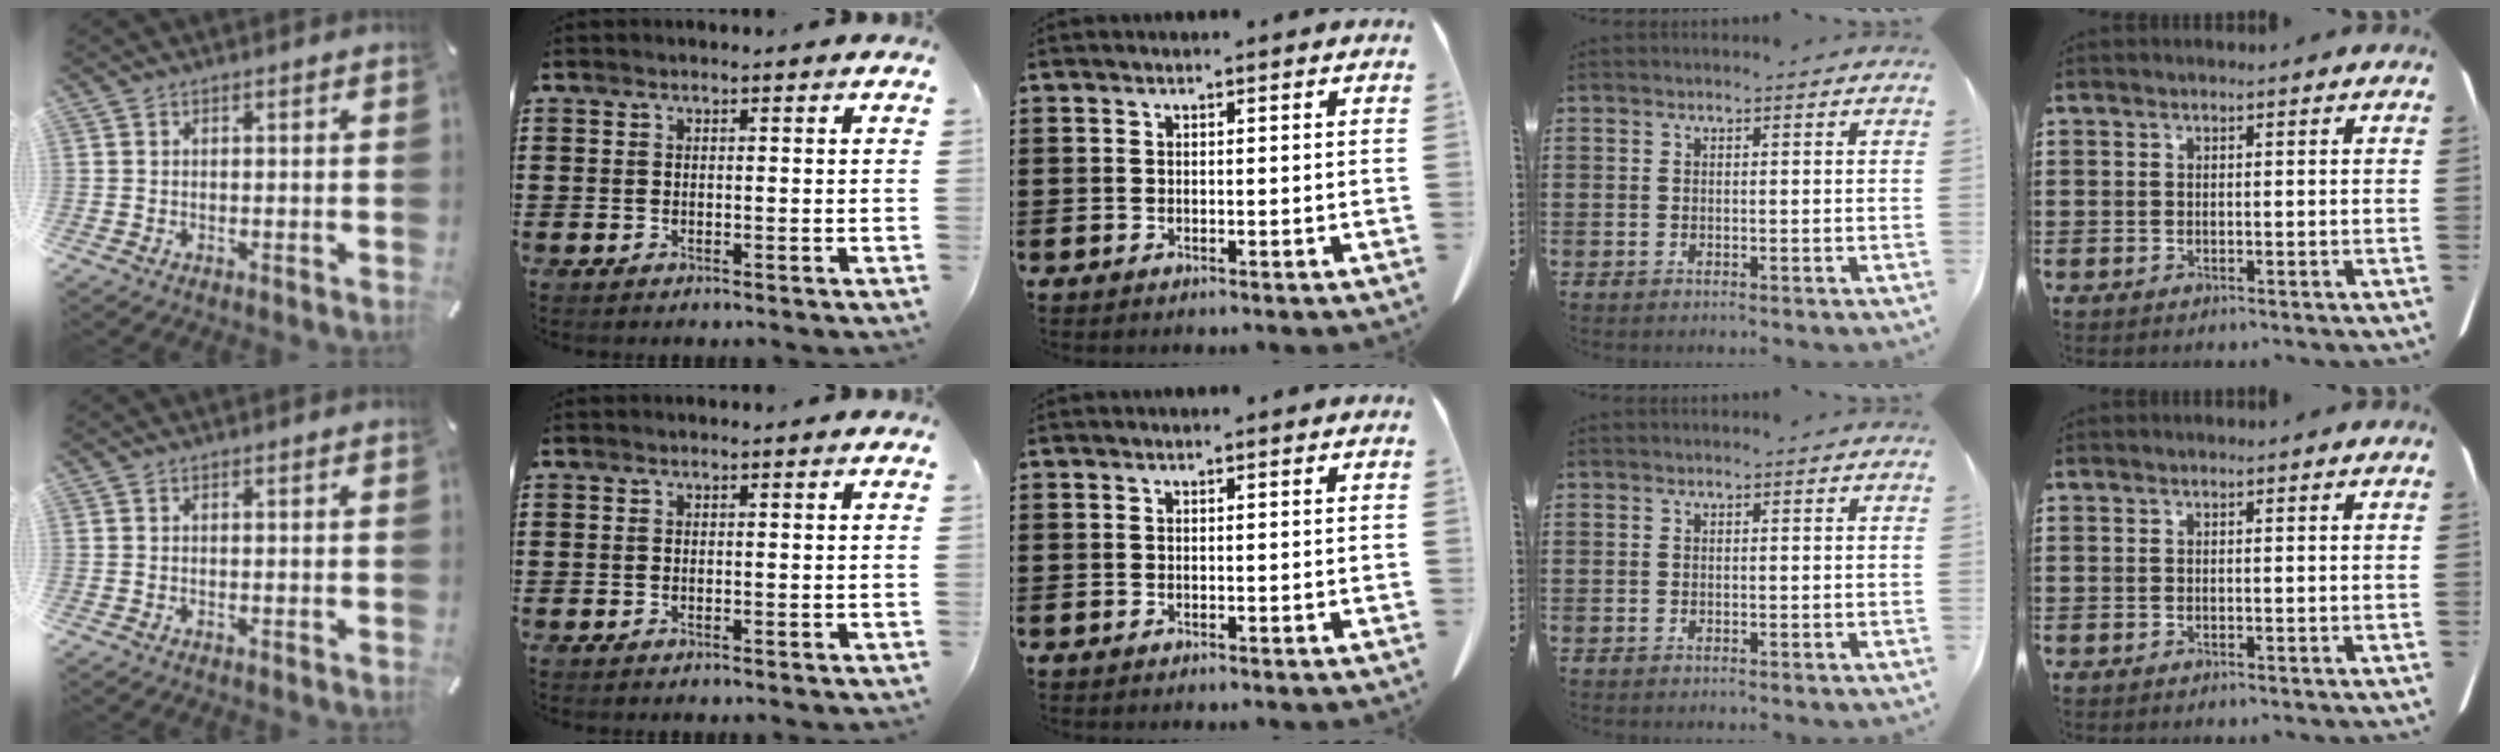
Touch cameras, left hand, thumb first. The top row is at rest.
{}